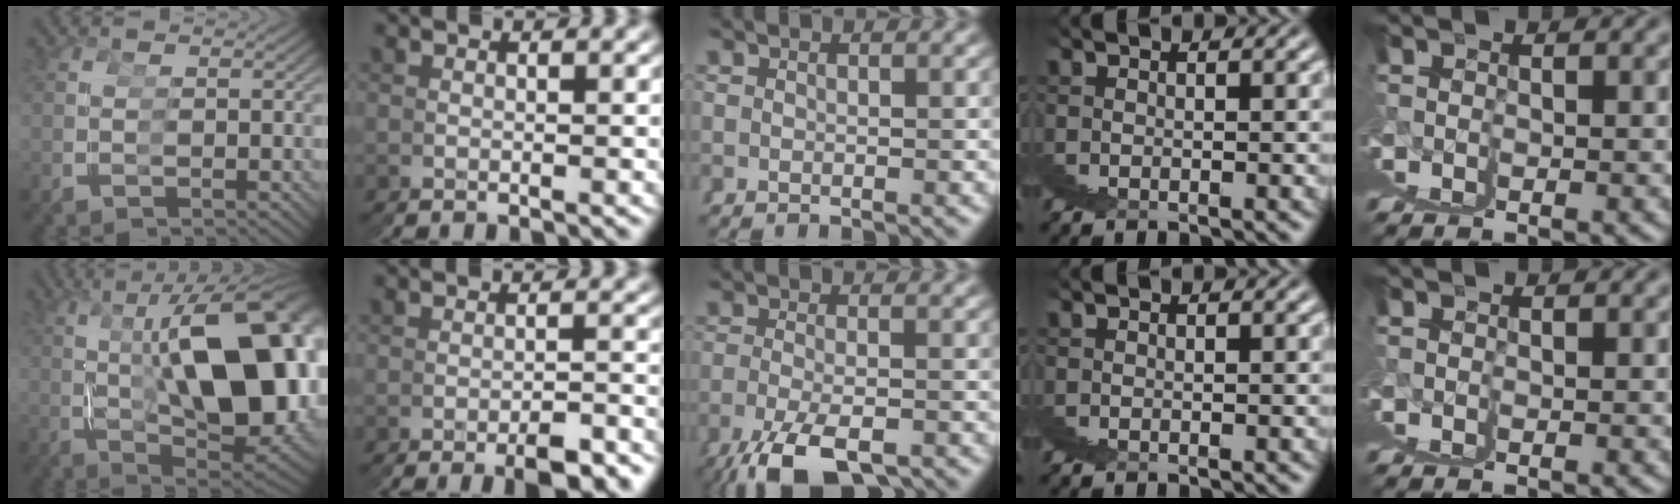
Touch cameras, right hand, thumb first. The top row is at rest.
{"thumb": {"total": 17.7, "force": [0.9, 7.8, 15.9], "torque": [-0.208, -0.017, 0.034]}, "index": {"total": 2.9, "force": [-2.7, -0.5, 0.9], "torque": [-0.004, 0.008, -0.046]}, "middle": {"total": 6.5, "force": [-4.6, 1.9, 4.1], "torque": [-0.074, -0.023, -0.059]}}